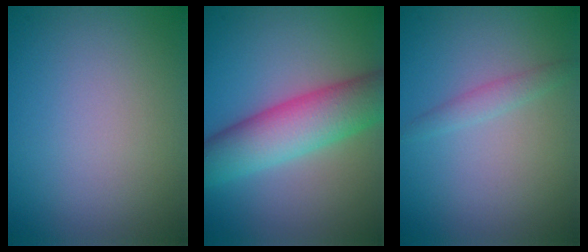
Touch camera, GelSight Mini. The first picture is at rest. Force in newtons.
{"total": 7.6, "press": 7.6, "slide": 0.3}
{"total": 1.2, "press": 1.2, "slide": 0.1}